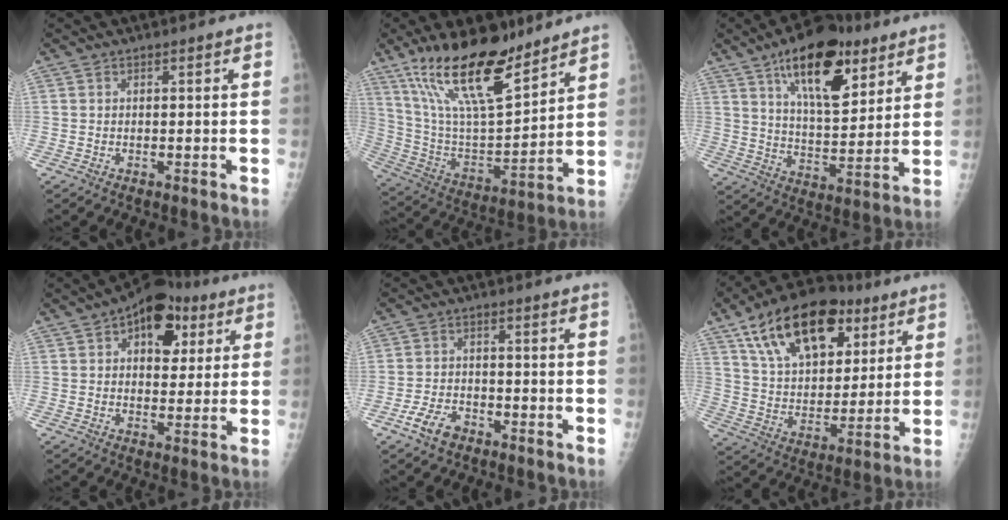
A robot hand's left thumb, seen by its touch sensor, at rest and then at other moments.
{"total": 21.2, "force": [14.9, 6.9, 13.3], "torque": [-0.209, -0.075, 0.276]}
{"total": 21.4, "force": [11.5, 9.2, 15.6], "torque": [-0.222, -0.044, 0.196]}
{"total": 12.3, "force": [5.3, 7.6, 8.1], "torque": [-0.069, 0.001, 0.071]}
{"total": 5.5, "force": [-3.4, 3.2, 2.9], "torque": [-0.055, 0.018, -0.061]}
{"total": 23.2, "force": [11.9, 13.2, 14.9], "torque": [-0.216, -0.020, 0.201]}